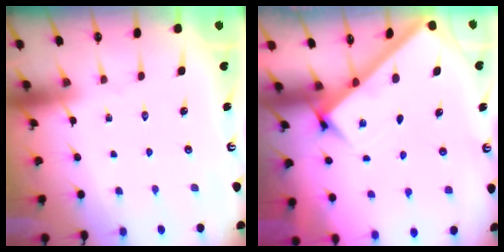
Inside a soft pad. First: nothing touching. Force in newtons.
{"total": 2.5, "press": 2.5, "slide": 0.3}